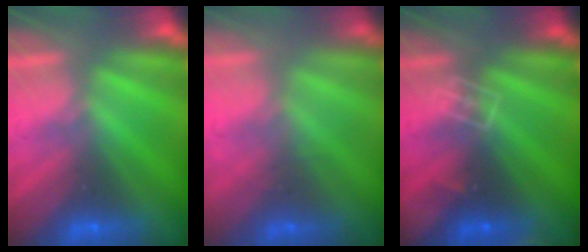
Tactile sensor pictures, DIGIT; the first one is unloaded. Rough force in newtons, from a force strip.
{"total": 1.6}
{"total": 2.9}